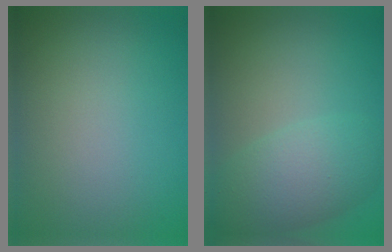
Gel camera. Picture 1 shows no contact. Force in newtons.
{"total": 4.8, "press": 4.8, "slide": 0.1}